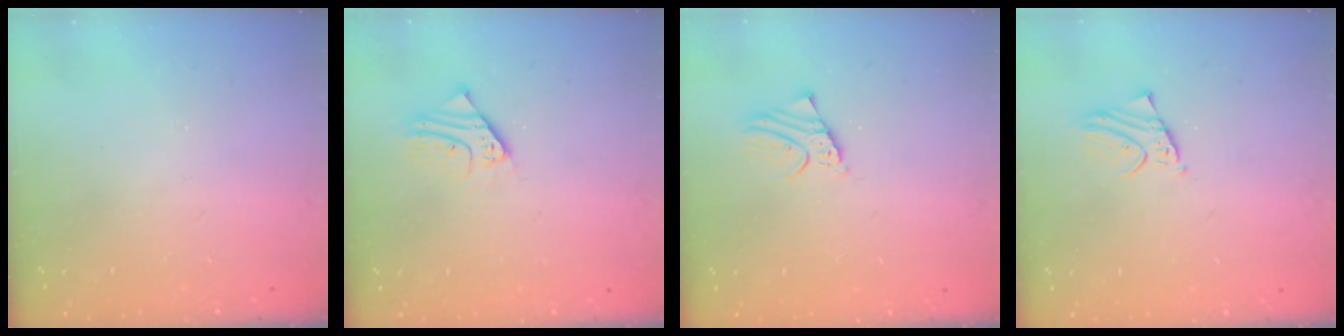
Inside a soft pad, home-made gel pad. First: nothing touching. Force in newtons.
{"total": 2.3, "press": 2.3, "slide": 0.2}
{"total": 2.0, "press": 2.0, "slide": 0.1}
{"total": 1.9, "press": 1.9, "slide": 0.1}